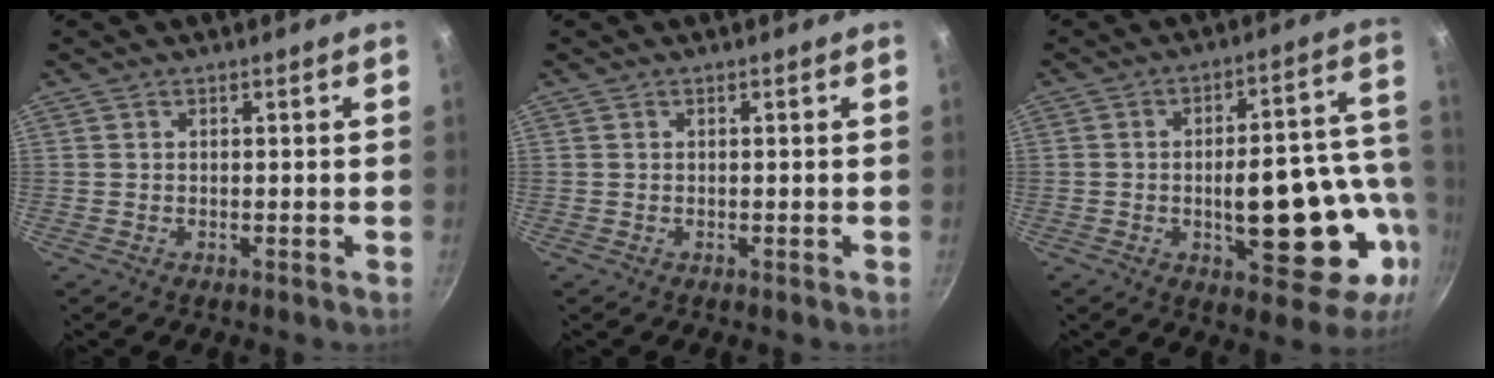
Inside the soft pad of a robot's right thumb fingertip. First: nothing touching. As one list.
[{"total": 0.0}, {"total": 20.5, "force": [-4.6, 8.7, 18.0], "torque": [-0.199, 0.032, -0.056]}]